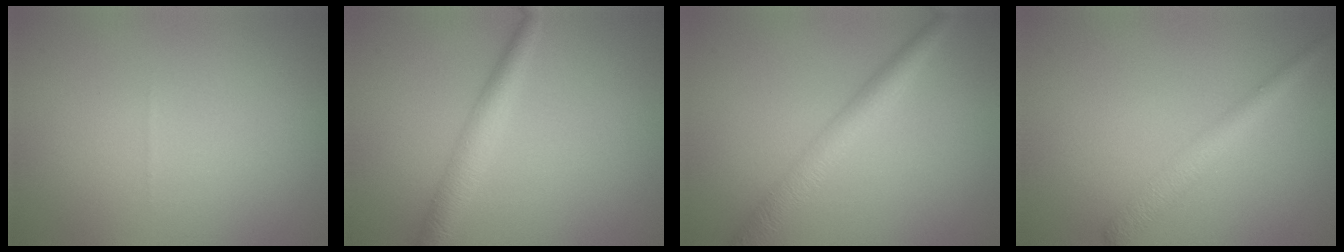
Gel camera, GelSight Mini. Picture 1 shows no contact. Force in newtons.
{"total": 2.8, "press": 2.8, "slide": 0.1}
{"total": 3.3, "press": 3.3, "slide": 0.0}
{"total": 2.7, "press": 2.7, "slide": 0.1}